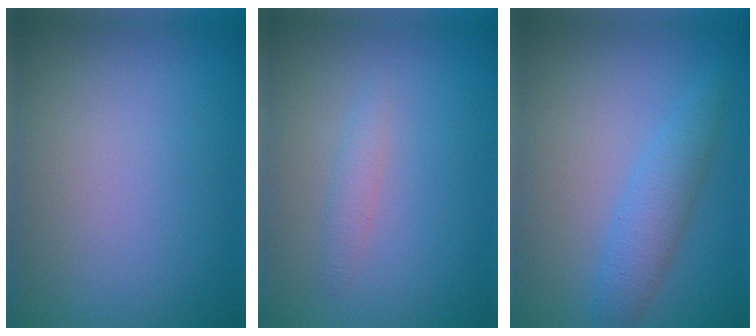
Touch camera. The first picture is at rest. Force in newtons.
{"total": 1.2, "press": 1.2, "slide": 0.0}
{"total": 2.9, "press": 2.9, "slide": 0.1}